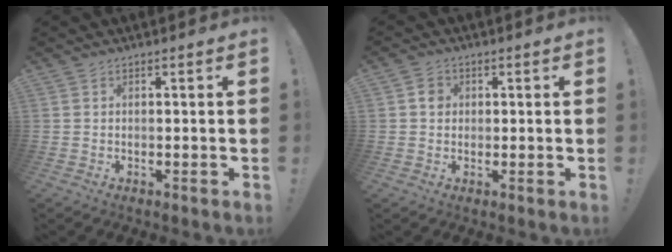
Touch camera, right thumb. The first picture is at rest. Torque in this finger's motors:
{"motor_torque": [1.11, 0.00, 0.43, -0.65, -0.11]}